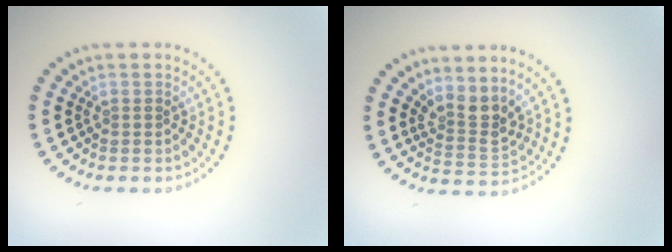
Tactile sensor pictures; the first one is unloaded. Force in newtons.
{"total": 2.7, "press": 2.1, "slide": 1.8}